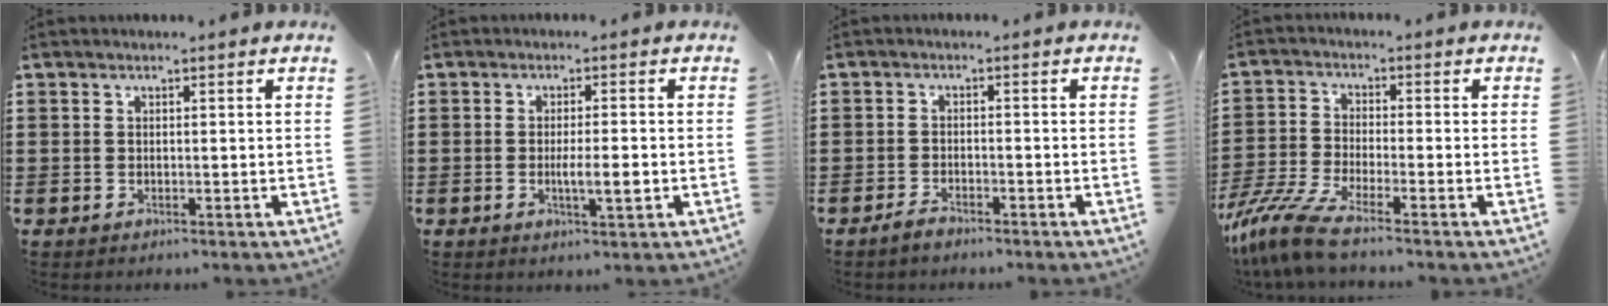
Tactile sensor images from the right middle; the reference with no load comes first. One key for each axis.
{"total": 3.8, "fx": -0.7, "fy": 0.7, "fz": 3.7, "tx": -0.062, "ty": 0.000, "tz": -0.013}
{"total": 1.8, "fx": -1.6, "fy": 0.3, "fz": 0.7, "tx": -0.015, "ty": 0.002, "tz": -0.032}
{"total": 7.0, "fx": -5.8, "fy": 0.5, "fz": 3.9, "tx": -0.107, "ty": -0.018, "tz": -0.121}